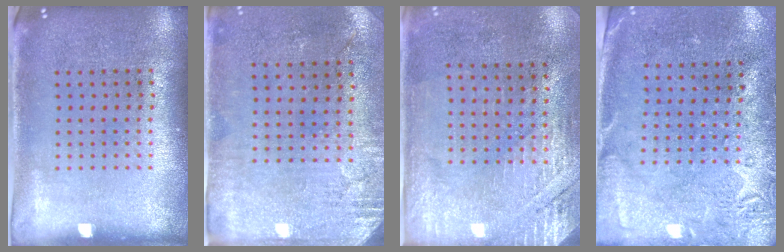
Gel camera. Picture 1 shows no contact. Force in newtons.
{"total": 2.7, "press": 2.3, "slide": 1.5}
{"total": 2.7, "press": 2.4, "slide": 1.2}
{"total": 2.7, "press": 2.2, "slide": 1.7}